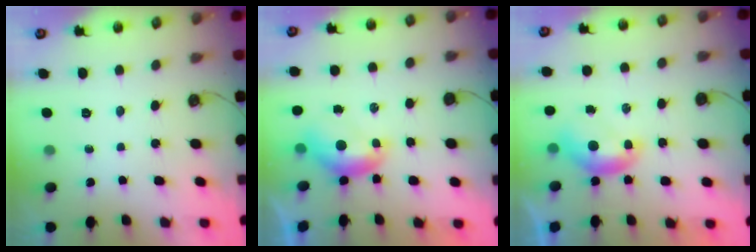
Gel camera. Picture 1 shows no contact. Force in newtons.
{"total": 0.7, "press": 0.4, "slide": 0.6}
{"total": 0.0}